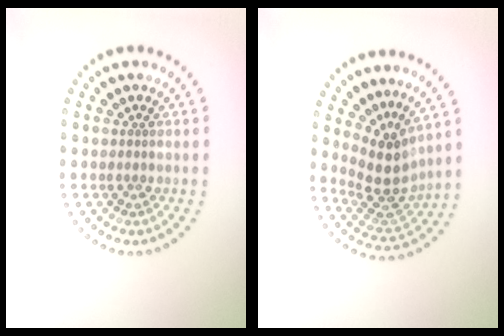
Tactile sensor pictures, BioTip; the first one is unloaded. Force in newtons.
{"total": 3.8, "press": 3.0, "slide": 2.3}